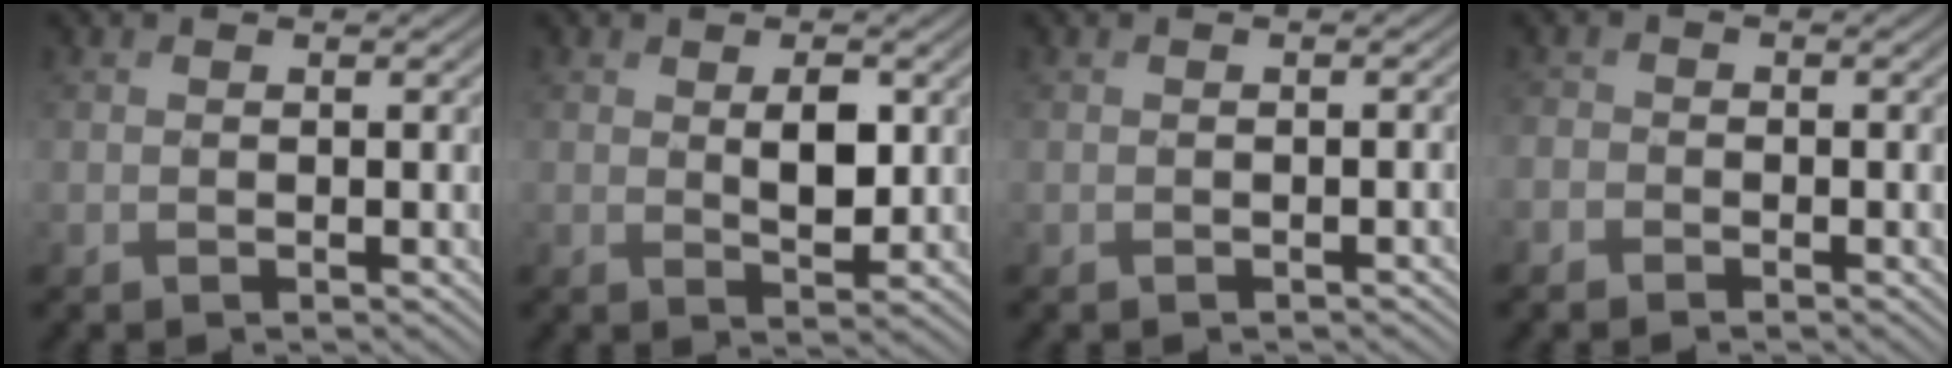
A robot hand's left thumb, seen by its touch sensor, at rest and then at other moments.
{"total": 3.2, "force": [0.8, 1.4, 2.7], "torque": [-0.058, -0.007, 0.019]}
{"total": 0.7, "force": [-0.4, 0.1, 0.5], "torque": [-0.004, 0.001, -0.006]}
{"total": 1.8, "force": [-1.2, 1.2, 0.3], "torque": [-0.005, -0.001, -0.033]}